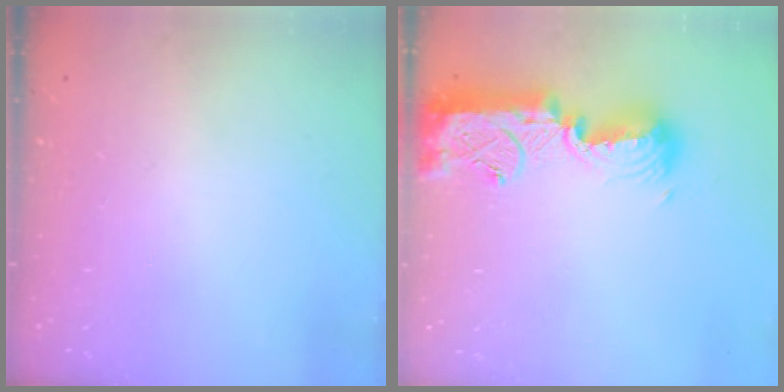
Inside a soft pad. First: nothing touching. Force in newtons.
{"total": 15.4, "press": 15.3, "slide": 1.4}